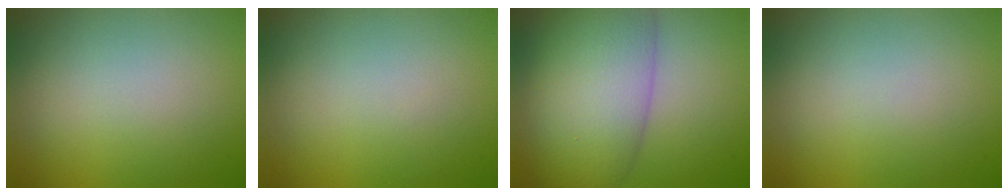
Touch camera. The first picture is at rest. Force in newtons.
{"total": 0.0}
{"total": 10.7, "press": 10.7, "slide": 0.6}
{"total": 0.0}